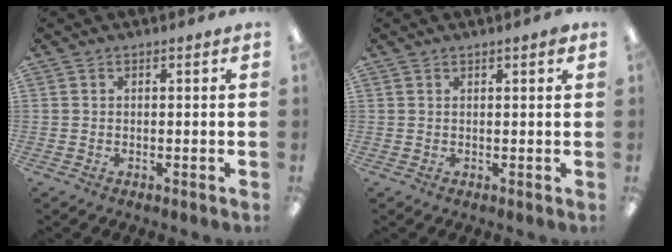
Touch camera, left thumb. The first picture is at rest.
{"total": 1.2, "force": [0.9, 0.2, 0.8], "torque": [-0.017, 0.003, 0.015]}